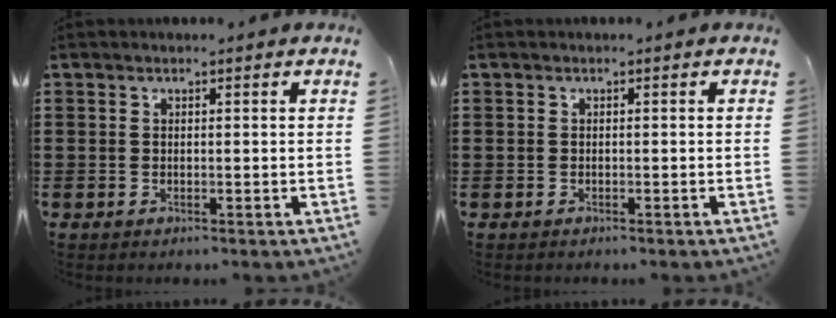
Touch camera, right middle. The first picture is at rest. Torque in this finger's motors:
{"motor_torque": [-1.30, 0.78, -0.47, -0.10]}